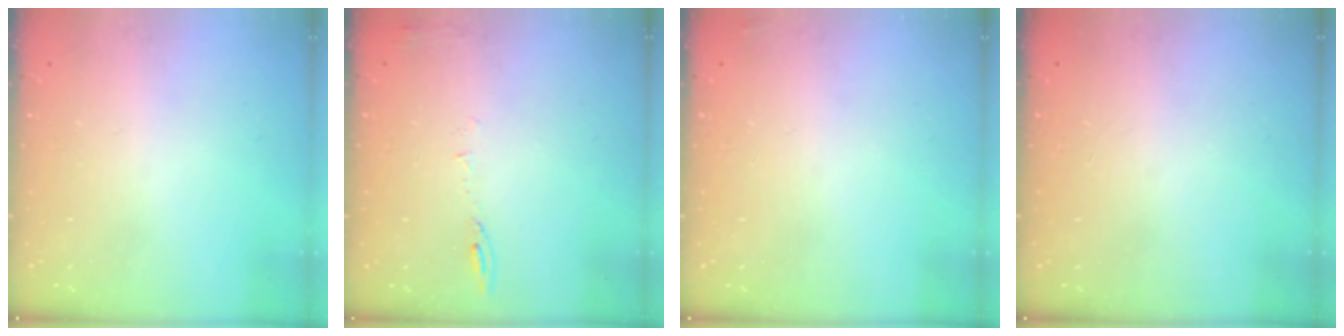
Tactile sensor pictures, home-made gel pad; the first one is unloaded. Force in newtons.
{"total": 6.2, "press": 6.2, "slide": 0.9}
{"total": 2.3, "press": 2.2, "slide": 0.8}
{"total": 0.0}